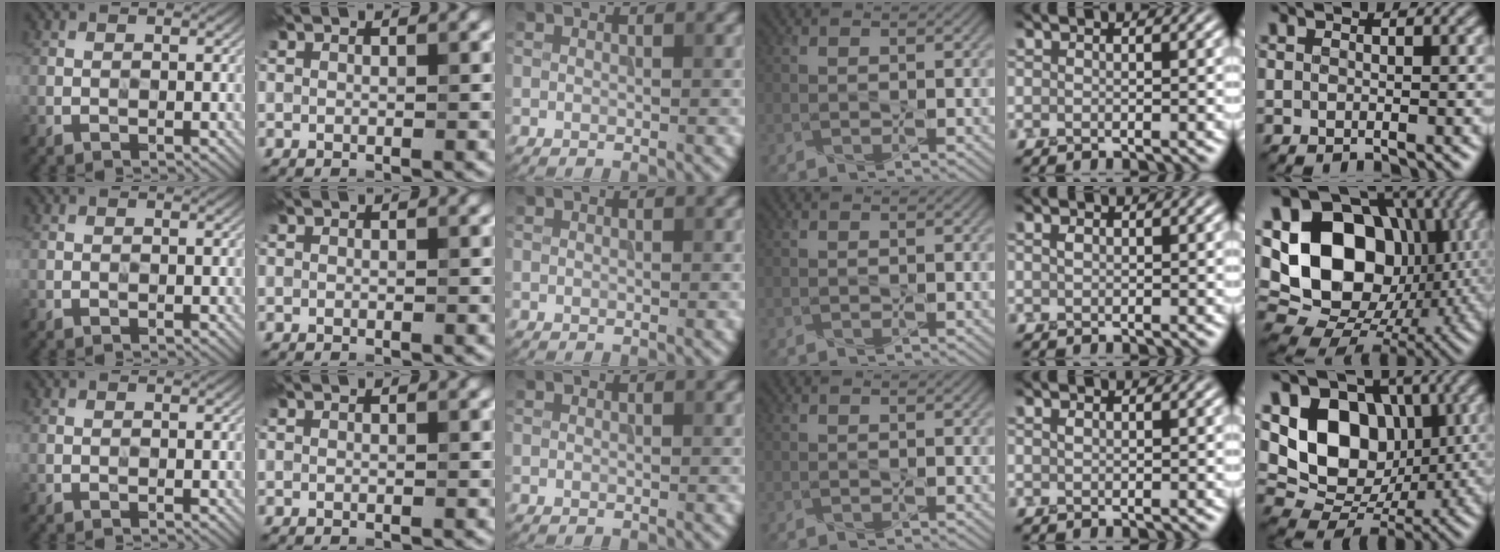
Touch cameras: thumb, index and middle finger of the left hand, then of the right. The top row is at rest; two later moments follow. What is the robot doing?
{"motion": "press", "object": "button"}